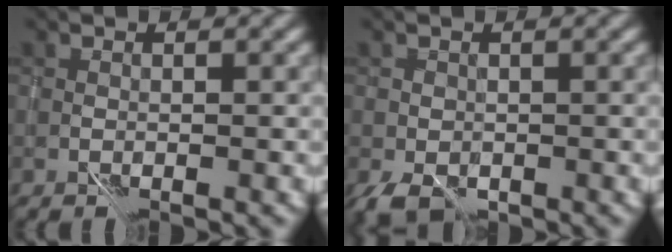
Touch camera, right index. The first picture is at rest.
{"total": 2.9, "force": [-1.5, 1.6, 1.8], "torque": [-0.028, -0.006, -0.026]}